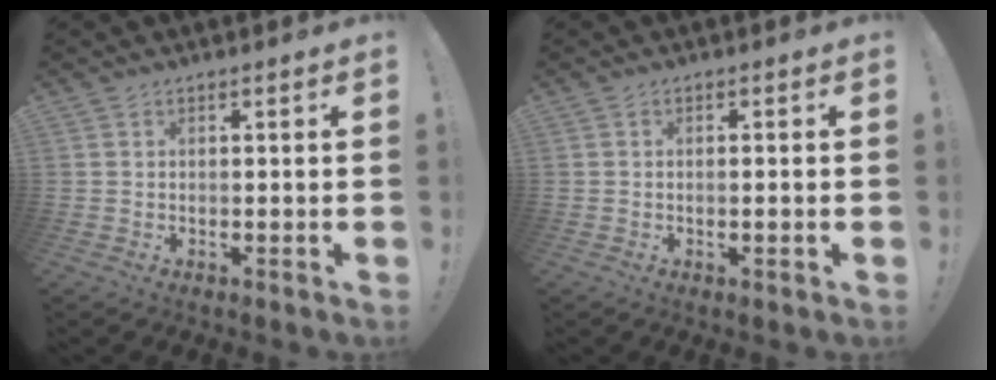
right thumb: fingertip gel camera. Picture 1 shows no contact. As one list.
[{"total": 1.4, "force": [-0.4, 0.0, 1.3], "torque": [-0.022, -0.001, -0.008]}]